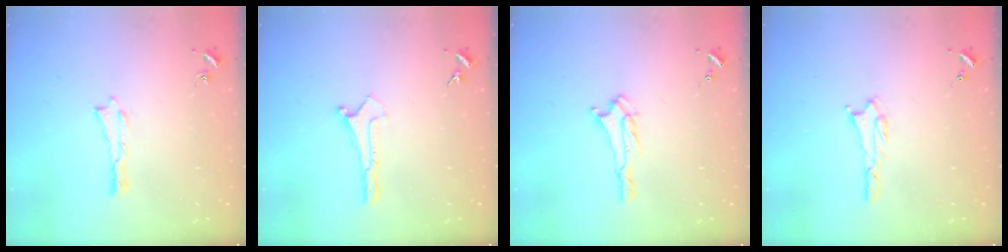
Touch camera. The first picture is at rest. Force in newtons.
{"total": 0.0}
{"total": 1.9, "press": 1.9, "slide": 0.4}
{"total": 1.8, "press": 1.8, "slide": 0.2}